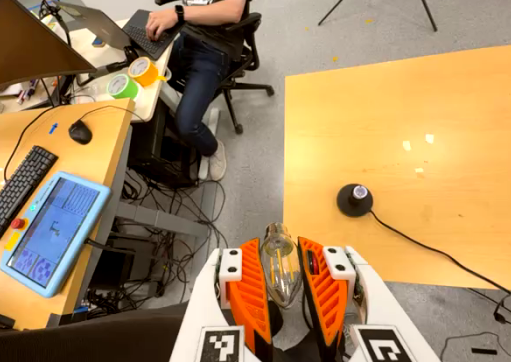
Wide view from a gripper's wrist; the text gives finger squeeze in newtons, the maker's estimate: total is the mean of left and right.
{"total": 15.0, "left": 15.4, "right": 14.6}